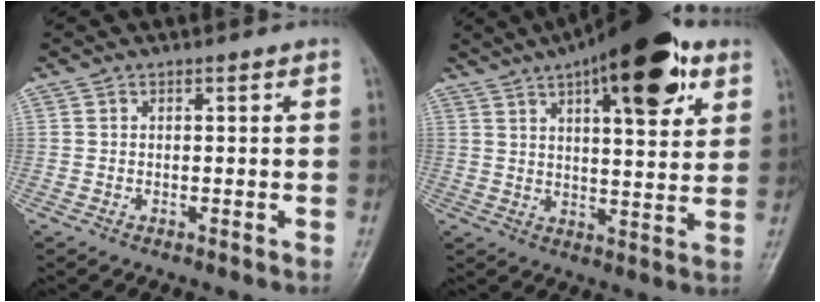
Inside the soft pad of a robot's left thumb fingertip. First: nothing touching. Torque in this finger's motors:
{"motor_torque": [2.25, 1.93, 1.77, -1.00, 0.16]}